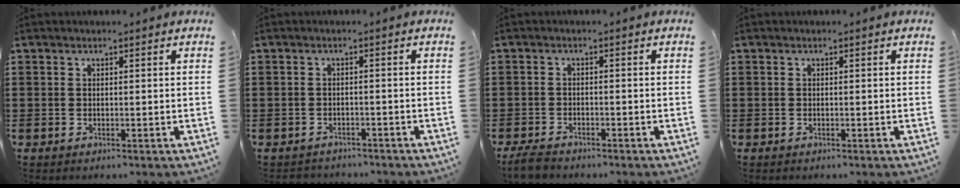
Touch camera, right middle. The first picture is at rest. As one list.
[{"total": 1.6, "force": [-1.6, 0.3, -0.1], "torque": [-0.005, -0.002, -0.035]}, {"total": 3.1, "force": [-3.0, 0.7, 0.7], "torque": [-0.022, 0.002, -0.064]}, {"total": 0.0}]